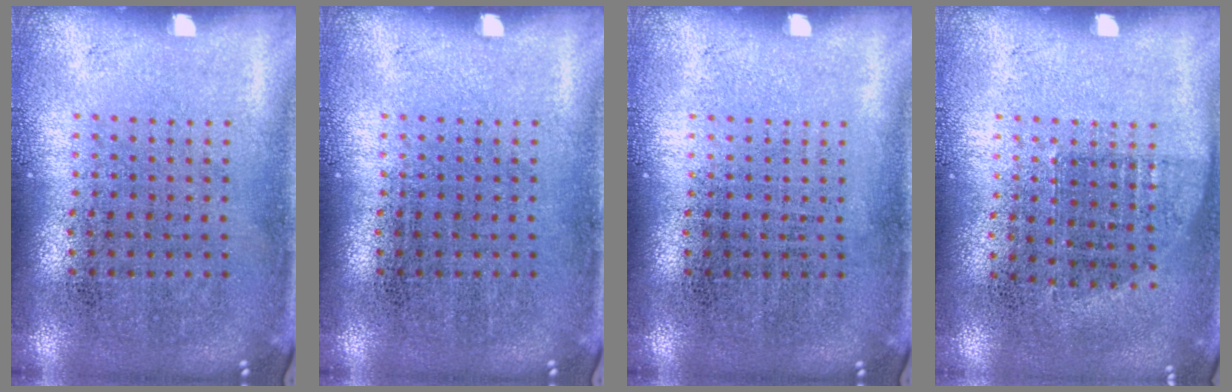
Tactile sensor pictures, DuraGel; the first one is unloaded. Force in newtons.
{"total": 0.0}
{"total": 0.0}
{"total": 0.7, "press": 0.6, "slide": 0.3}